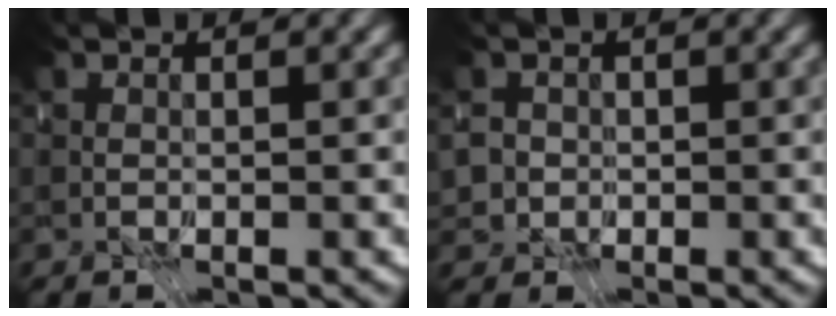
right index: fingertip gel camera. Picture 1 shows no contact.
{"total": 2.1, "force": [0.0, 2.1, 0.2], "torque": [-0.001, 0.000, -0.019]}